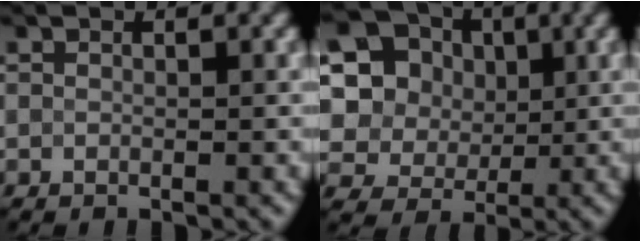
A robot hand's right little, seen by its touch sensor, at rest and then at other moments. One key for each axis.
{"total": 14.6, "fx": 5.0, "fy": 12.2, "fz": 6.2, "tx": -0.174, "ty": 0.045, "tz": 0.078}